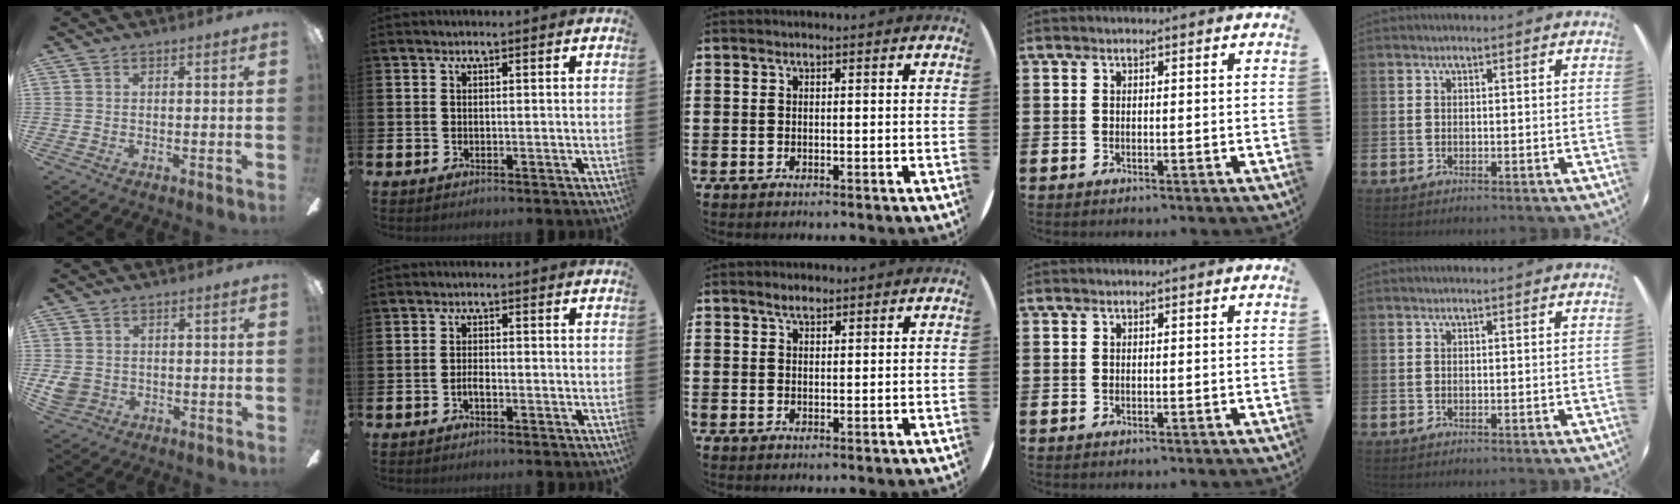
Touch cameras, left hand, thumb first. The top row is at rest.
{"thumb": {"total": 3.9, "force": [0.0, 3.6, 1.6], "torque": [-0.029, 0.004, 0.002]}, "index": {"total": 1.5, "force": [-0.6, 0.6, 1.2], "torque": [-0.024, 0.002, -0.013]}, "middle": {"total": 1.8, "force": [1.6, 0.6, 0.7], "torque": [-0.008, 0.001, 0.027]}}